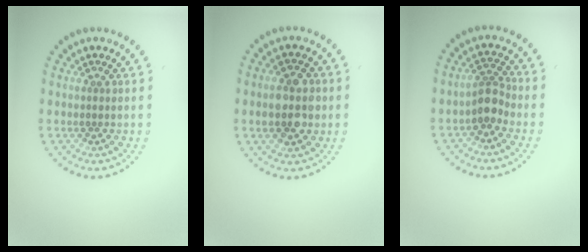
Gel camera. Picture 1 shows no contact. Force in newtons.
{"total": 4.5, "press": 4.5, "slide": 0.1}
{"total": 2.3, "press": 2.0, "slide": 1.3}